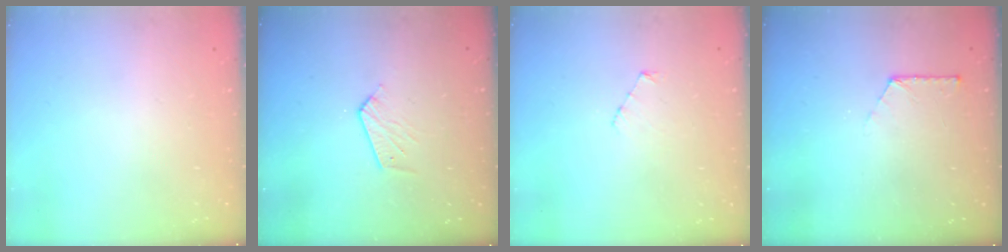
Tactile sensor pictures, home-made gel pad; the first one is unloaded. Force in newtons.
{"total": 5.4, "press": 5.4, "slide": 0.4}
{"total": 3.0, "press": 3.0, "slide": 0.3}
{"total": 5.4, "press": 5.4, "slide": 0.6}